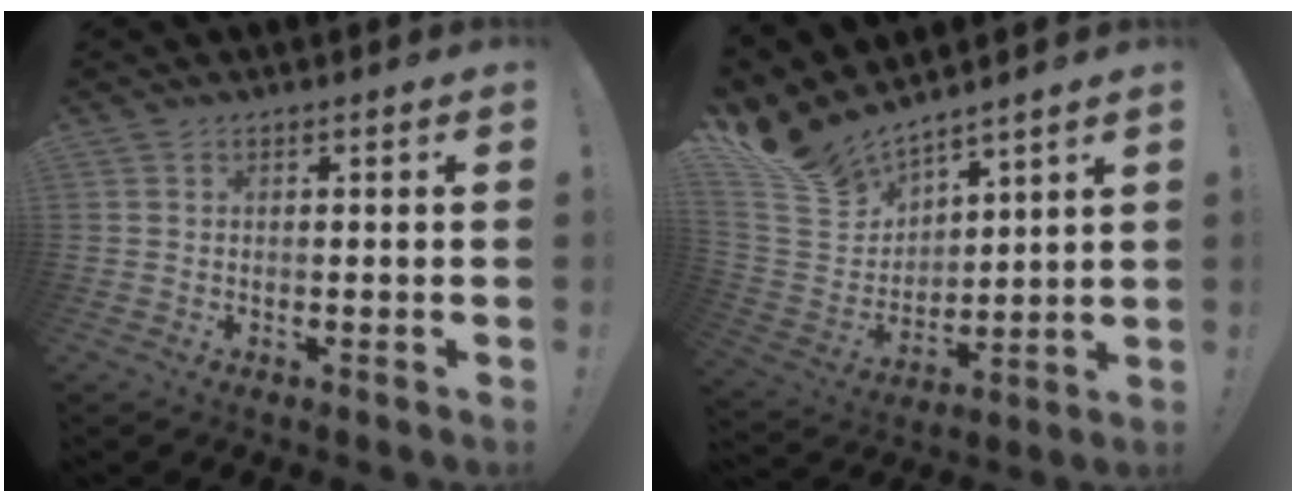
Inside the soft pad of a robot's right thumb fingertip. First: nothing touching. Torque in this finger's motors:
{"motor_torque": [-0.84, 1.77, 0.21, 0.40, 0.00]}